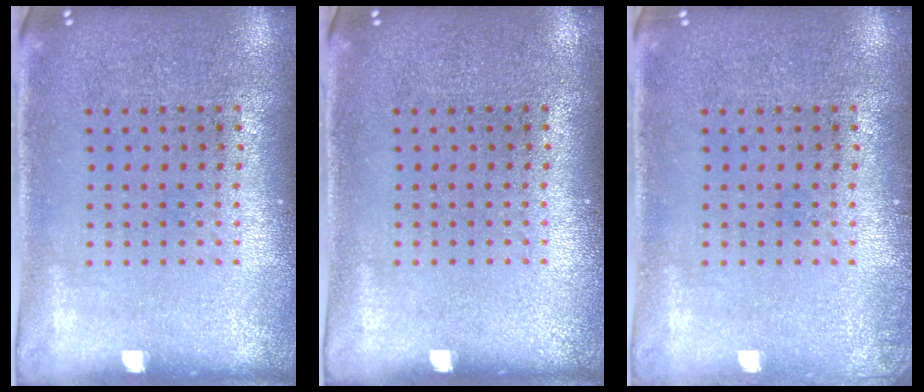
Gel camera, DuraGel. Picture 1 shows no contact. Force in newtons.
{"total": 0.0}
{"total": 0.6, "press": 0.6, "slide": 0.2}